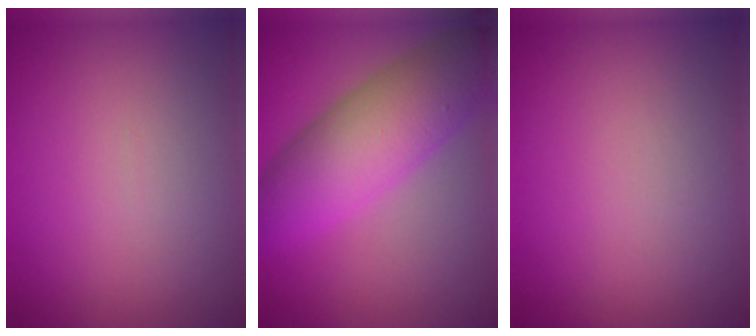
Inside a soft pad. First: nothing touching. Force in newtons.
{"total": 8.5, "press": 8.5, "slide": 0.2}
{"total": 0.0}